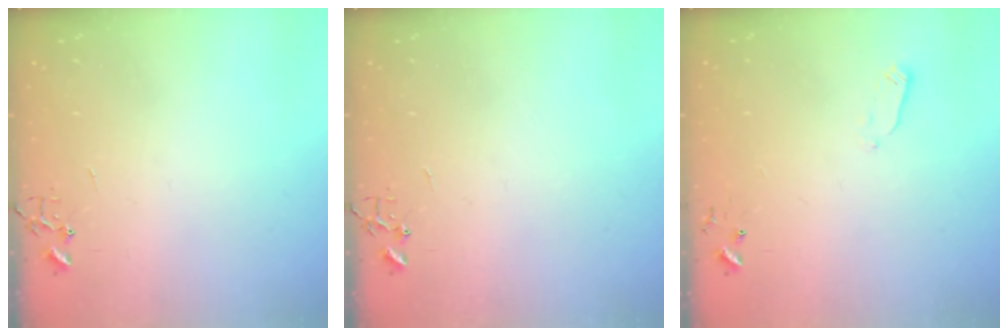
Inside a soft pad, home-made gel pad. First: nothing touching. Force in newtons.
{"total": 0.0}
{"total": 2.4, "press": 2.3, "slide": 0.4}